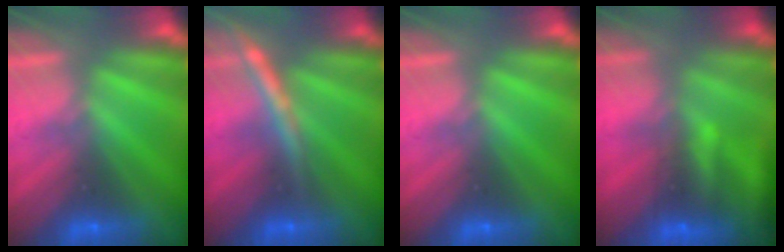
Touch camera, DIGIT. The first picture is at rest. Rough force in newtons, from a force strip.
{"total": 2.8}
{"total": 0.0}
{"total": 7.4}